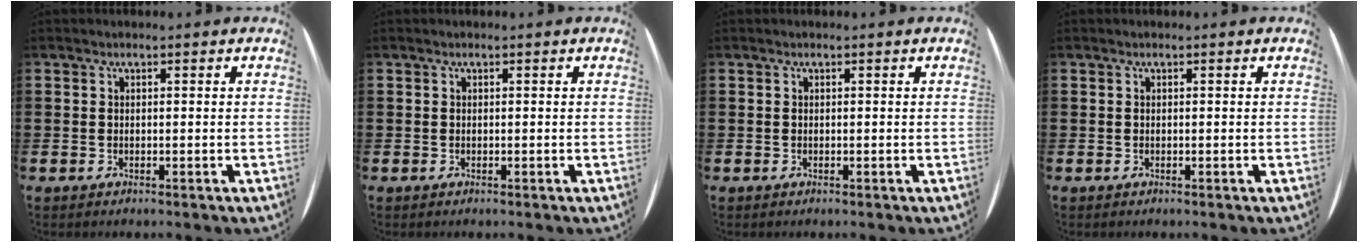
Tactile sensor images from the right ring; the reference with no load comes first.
{"total": 0.0}
{"total": 0.0}
{"total": 0.0}